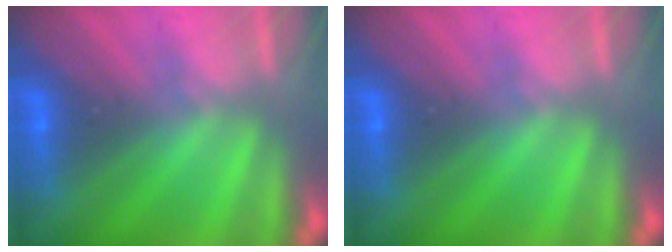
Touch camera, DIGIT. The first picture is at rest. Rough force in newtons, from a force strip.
{"total": 0.0}